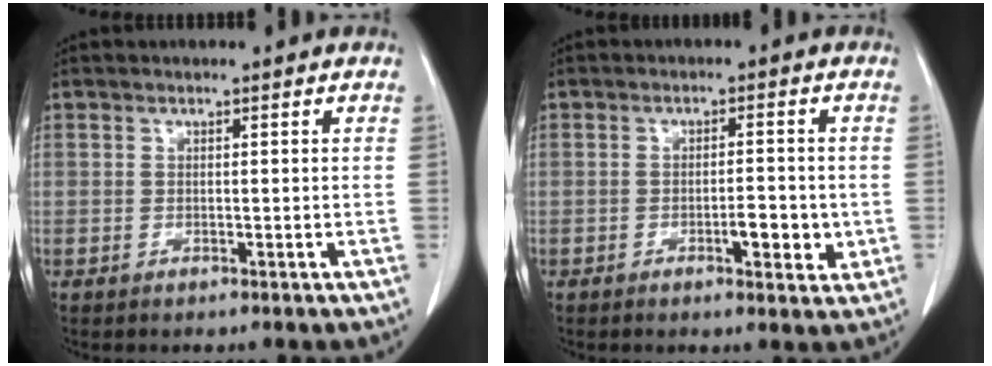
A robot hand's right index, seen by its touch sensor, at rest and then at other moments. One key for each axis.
{"total": 4.4, "fx": -1.1, "fy": 1.3, "fz": 4.1, "tx": -0.061, "ty": 0.000, "tz": -0.011}